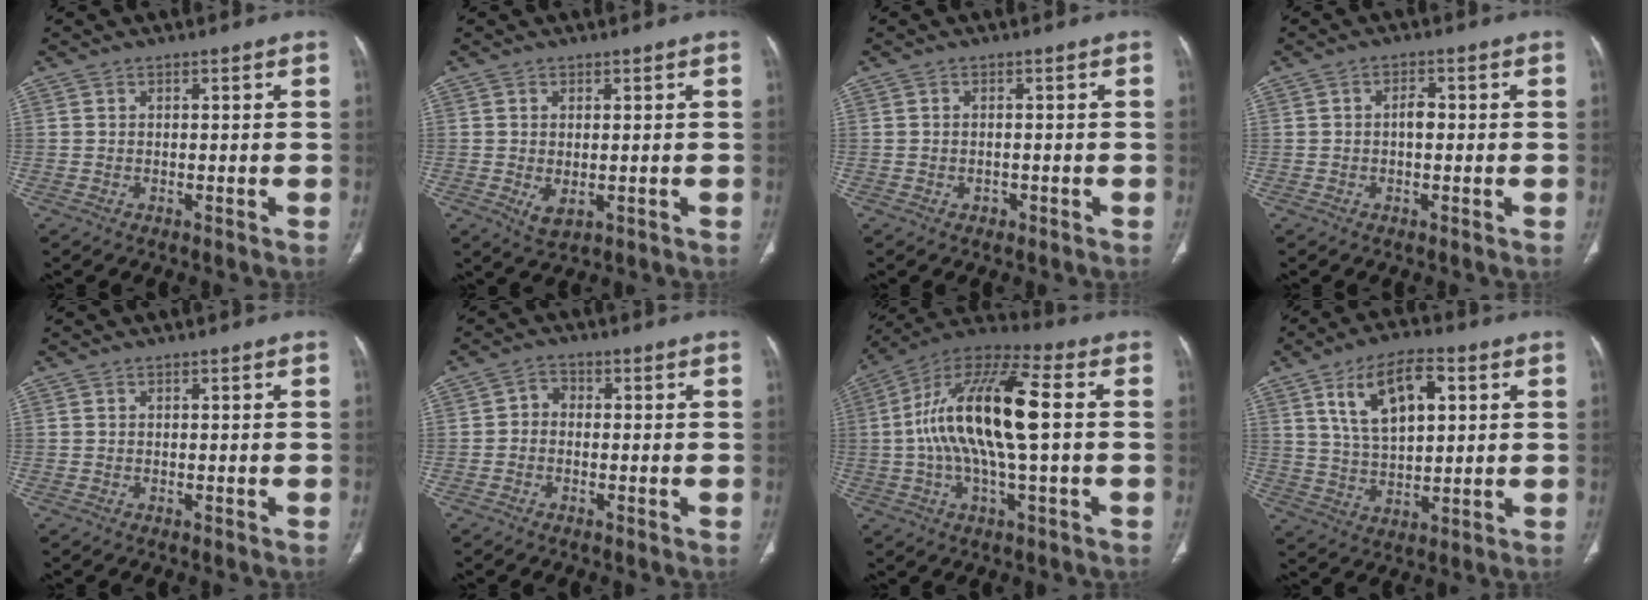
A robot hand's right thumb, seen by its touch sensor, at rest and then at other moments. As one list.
[{"total": 3.1, "force": [-0.5, 1.6, 2.6], "torque": [-0.044, -0.006, 0.004]}, {"total": 0.9, "force": [-0.4, 0.7, 0.4], "torque": [-0.004, 0.004, -0.002]}, {"total": 2.1, "force": [-0.1, 1.2, 1.7], "torque": [-0.023, 0.005, -0.004]}, {"total": 0.0}, {"total": 2.3, "force": [-0.5, 1.8, 1.3], "torque": [-0.012, 0.013, -0.020]}, {"total": 18.6, "force": [0.9, 5.8, 17.6], "torque": [-0.348, 0.034, 0.009]}, {"total": 12.7, "force": [4.6, 6.5, 9.9], "torque": [-0.157, -0.007, 0.086]}]